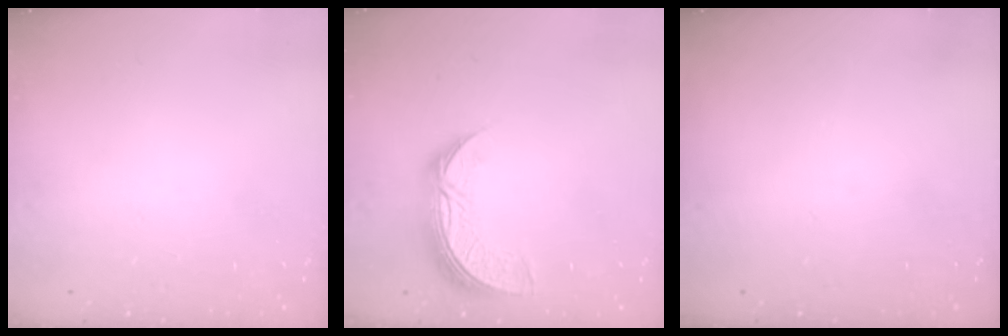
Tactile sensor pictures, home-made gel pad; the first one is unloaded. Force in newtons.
{"total": 8.8, "press": 8.7, "slide": 1.0}
{"total": 0.0}